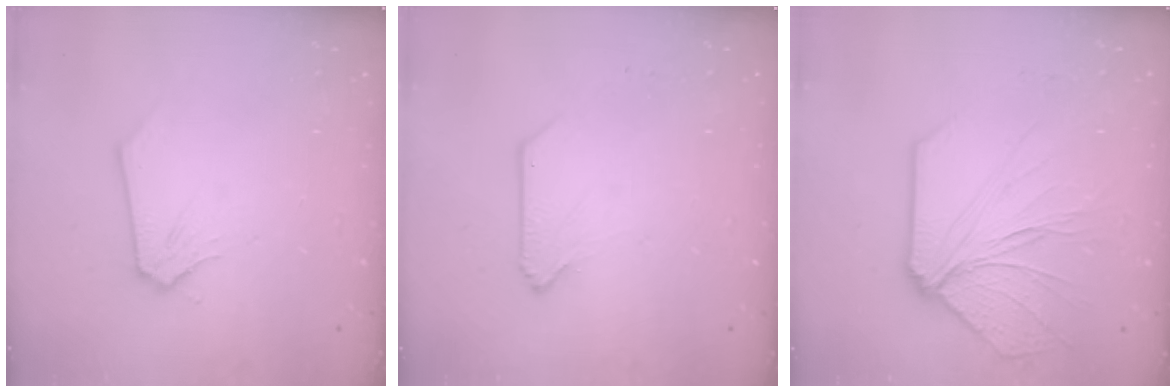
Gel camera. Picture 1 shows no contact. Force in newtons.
{"total": 0.0}
{"total": 11.5, "press": 11.4, "slide": 1.8}